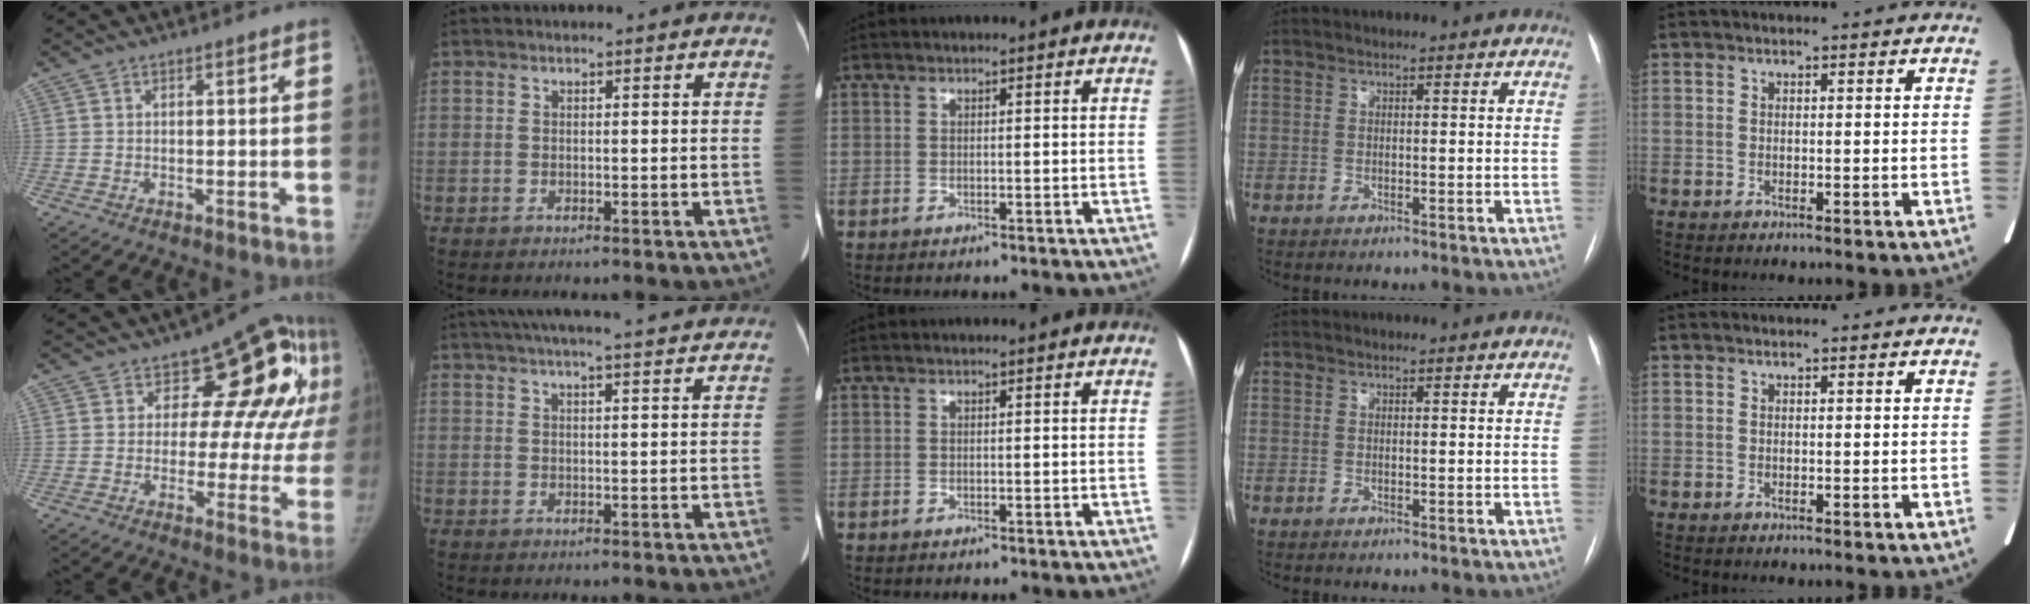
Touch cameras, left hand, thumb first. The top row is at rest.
{"thumb": {"total": 15.5, "force": [5.6, 9.3, 11.0], "torque": [-0.065, -0.014, 0.065]}, "index": {"total": 17.2, "force": [15.2, 0.9, 8.0], "torque": [-0.132, 0.040, 0.201]}}